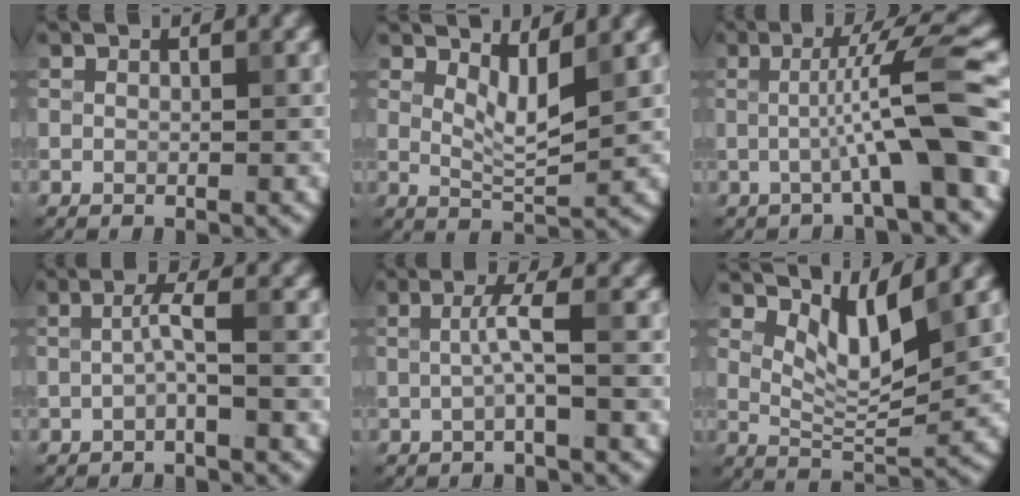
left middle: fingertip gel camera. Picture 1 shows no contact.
{"total": 2.5, "force": [1.4, 0.6, 2.1], "torque": [-0.041, -0.009, 0.031]}
{"total": 6.3, "force": [-1.1, 0.1, 6.2], "torque": [-0.102, 0.022, -0.020]}
{"total": 1.4, "force": [-0.5, -0.3, 1.3], "torque": [-0.029, 0.008, -0.006]}
{"total": 1.8, "force": [-0.2, -0.3, 1.7], "torque": [-0.039, 0.006, -0.001]}
{"total": 4.2, "force": [2.5, 1.3, 3.1], "torque": [-0.065, -0.013, 0.050]}